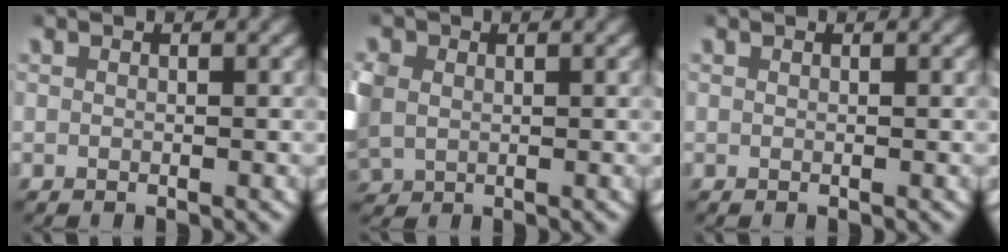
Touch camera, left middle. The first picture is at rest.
{"total": 3.9, "force": [-0.1, 3.4, 1.9], "torque": [-0.064, -0.013, 0.004]}
{"total": 0.0}